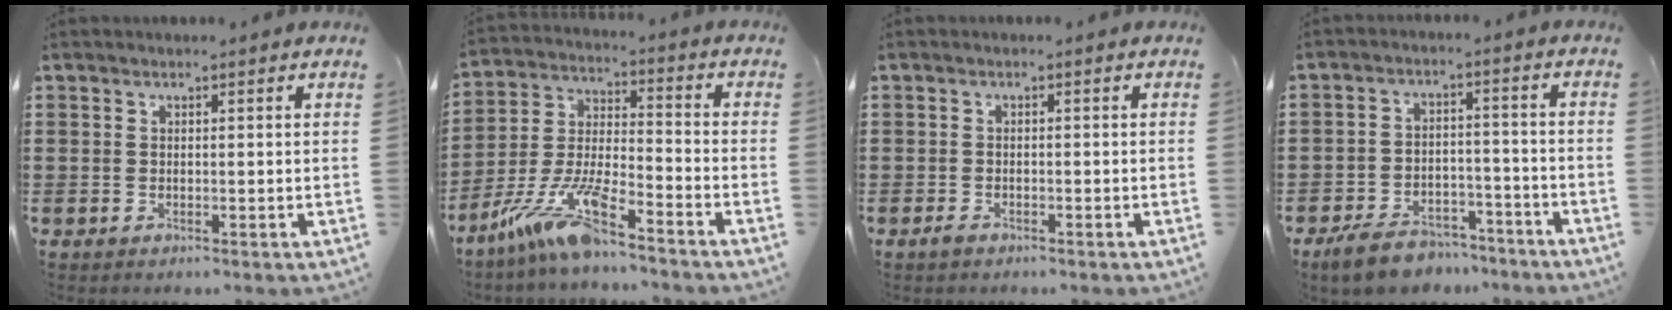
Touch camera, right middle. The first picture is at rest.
{"total": 11.3, "force": [-8.8, 1.2, 6.9], "torque": [-0.156, 0.000, -0.176]}
{"total": 1.2, "force": [-0.9, 0.6, 0.6], "torque": [-0.013, 0.001, -0.018]}
{"total": 6.6, "force": [-6.1, 1.9, 1.8], "torque": [-0.035, 0.018, -0.119]}